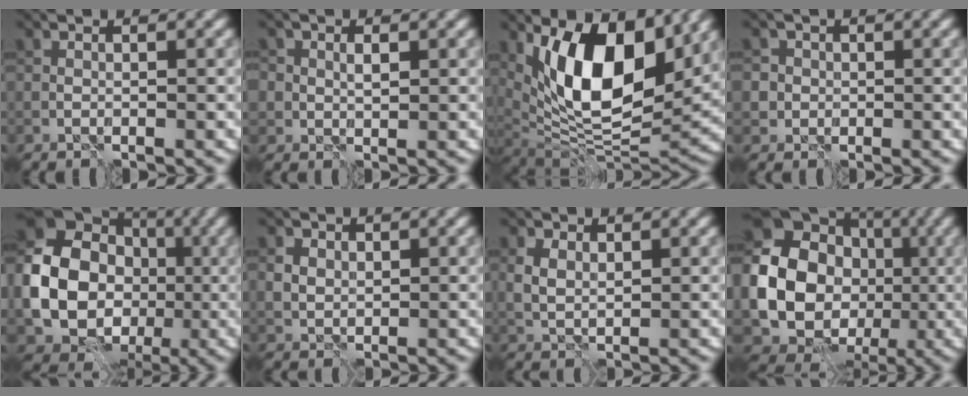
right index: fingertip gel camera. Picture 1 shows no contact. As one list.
[{"total": 2.0, "force": [0.6, 1.6, 1.0], "torque": [-0.016, -0.002, 0.013]}, {"total": 11.9, "force": [4.6, 5.4, 9.6], "torque": [-0.154, -0.010, 0.084]}, {"total": 2.8, "force": [-0.2, 2.8, 0.4], "torque": [0.013, 0.016, -0.023]}, {"total": 13.8, "force": [-0.9, 11.5, 7.4], "torque": [-0.169, -0.004, -0.031]}, {"total": 1.8, "force": [0.8, 1.5, 0.6], "torque": [-0.014, 0.001, 0.013]}, {"total": 2.0, "force": [1.0, 1.3, 1.1], "torque": [-0.032, -0.001, 0.020]}, {"total": 18.8, "force": [-0.7, 17.0, 8.1], "torque": [-0.187, 0.002, -0.034]}]